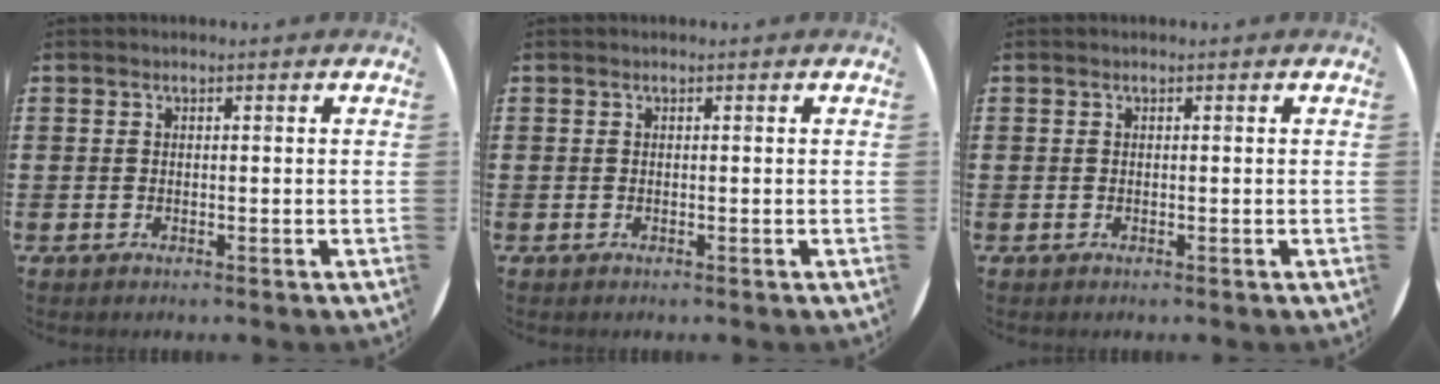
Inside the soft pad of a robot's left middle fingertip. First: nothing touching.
{"total": 0.0}
{"total": 0.0}